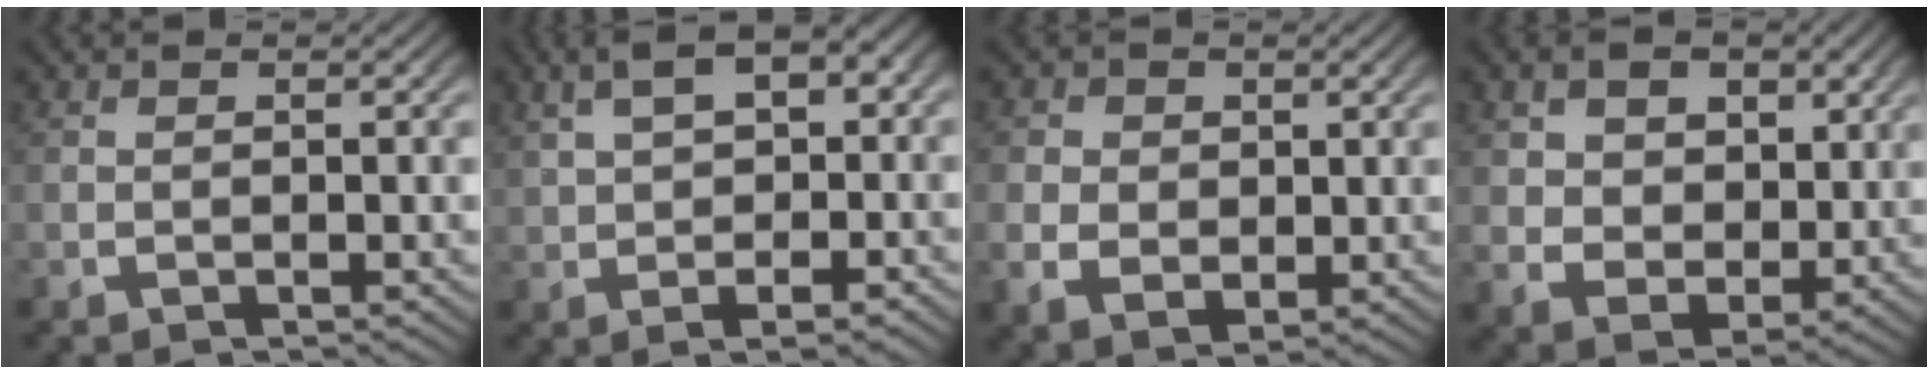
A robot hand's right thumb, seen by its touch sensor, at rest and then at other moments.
{"total": 6.0, "force": [1.7, 3.0, 5.0], "torque": [-0.069, 0.017, 0.023]}
{"total": 4.4, "force": [0.2, 3.6, 2.4], "torque": [-0.057, -0.023, 0.018]}
{"total": 5.8, "force": [1.3, 4.4, 3.5], "torque": [-0.077, -0.032, 0.040]}